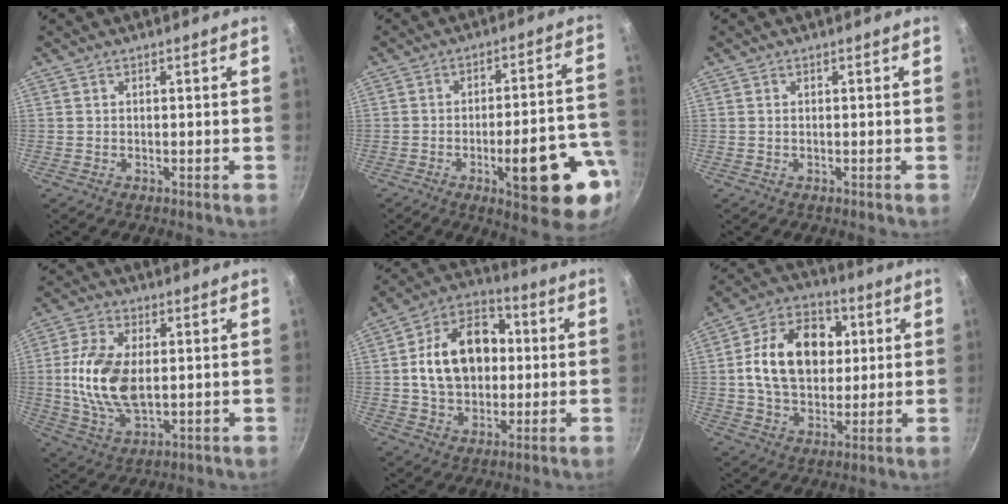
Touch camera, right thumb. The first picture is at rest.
{"total": 17.6, "force": [-6.2, 5.2, 15.6], "torque": [-0.178, 0.031, -0.080]}
{"total": 0.0}
{"total": 12.9, "force": [0.5, 7.0, 10.8], "torque": [-0.213, -0.002, 0.011]}
{"total": 17.6, "force": [1.4, 12.7, 12.1], "torque": [-0.169, 0.027, 0.014]}
{"total": 18.2, "force": [2.9, 12.9, 12.4], "torque": [-0.173, 0.013, 0.038]}